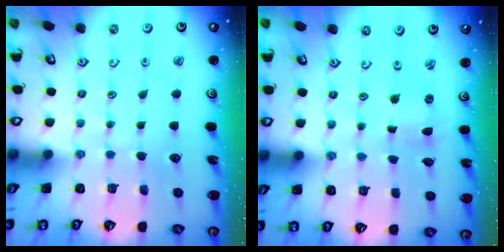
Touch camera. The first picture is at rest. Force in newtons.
{"total": 0.0}